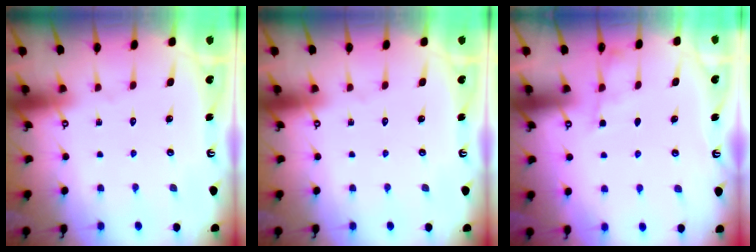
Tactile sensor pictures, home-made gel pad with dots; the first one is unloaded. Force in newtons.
{"total": 0.0}
{"total": 2.2, "press": 2.2, "slide": 0.3}